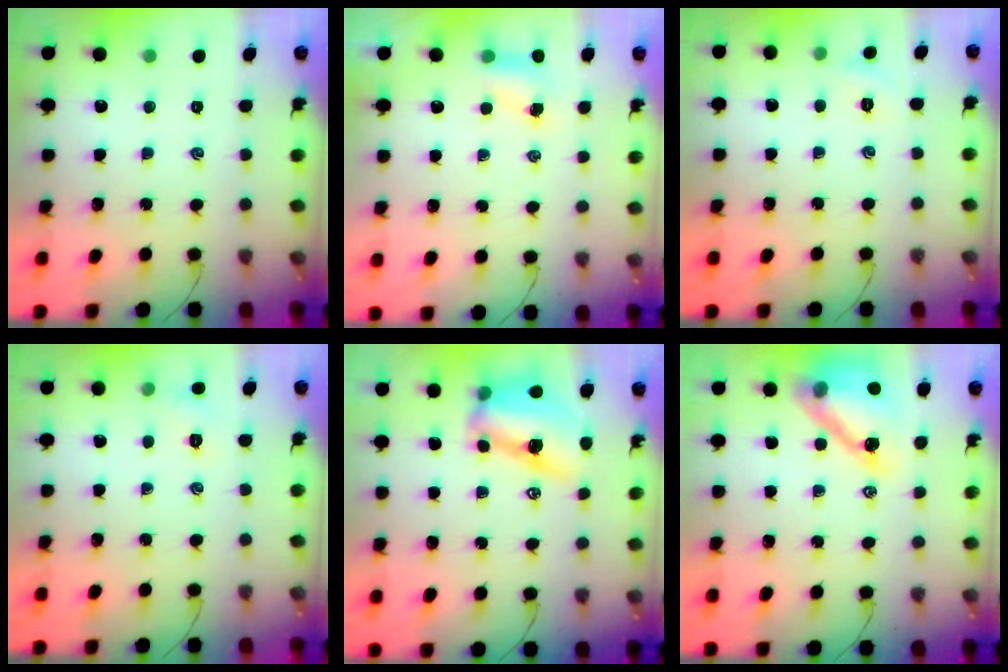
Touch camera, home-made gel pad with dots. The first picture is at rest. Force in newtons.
{"total": 4.8, "press": 4.8, "slide": 0.7}
{"total": 2.2, "press": 2.2, "slide": 0.6}
{"total": 6.0, "press": 5.8, "slide": 1.5}
{"total": 12.4, "press": 12.1, "slide": 2.6}
{"total": 15.5, "press": 14.9, "slide": 4.4}